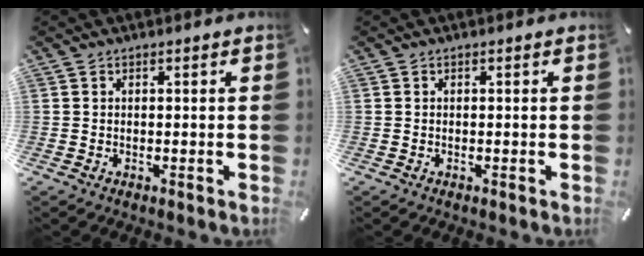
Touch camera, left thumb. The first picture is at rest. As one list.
[{"total": 0.0}]